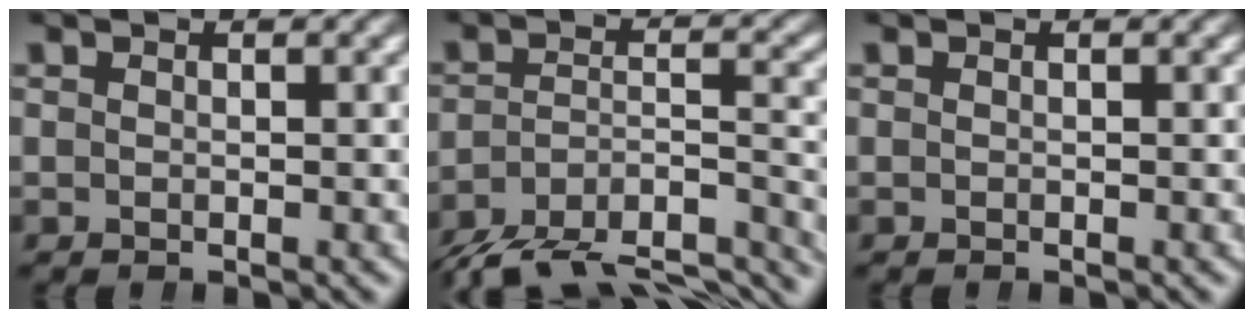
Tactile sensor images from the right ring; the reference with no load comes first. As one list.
[{"total": 14.2, "force": [-11.7, 6.3, 4.9], "torque": [-0.056, -0.028, -0.182]}, {"total": 0.0}]